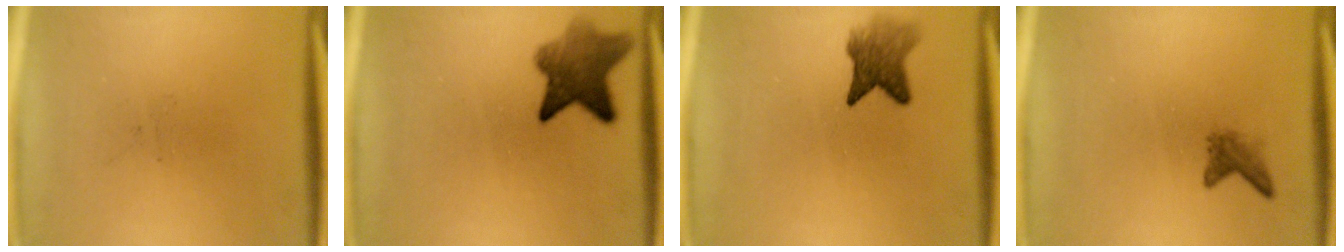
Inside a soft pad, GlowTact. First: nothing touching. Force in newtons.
{"total": 6.8}
{"total": 4.7}
{"total": 1.7}